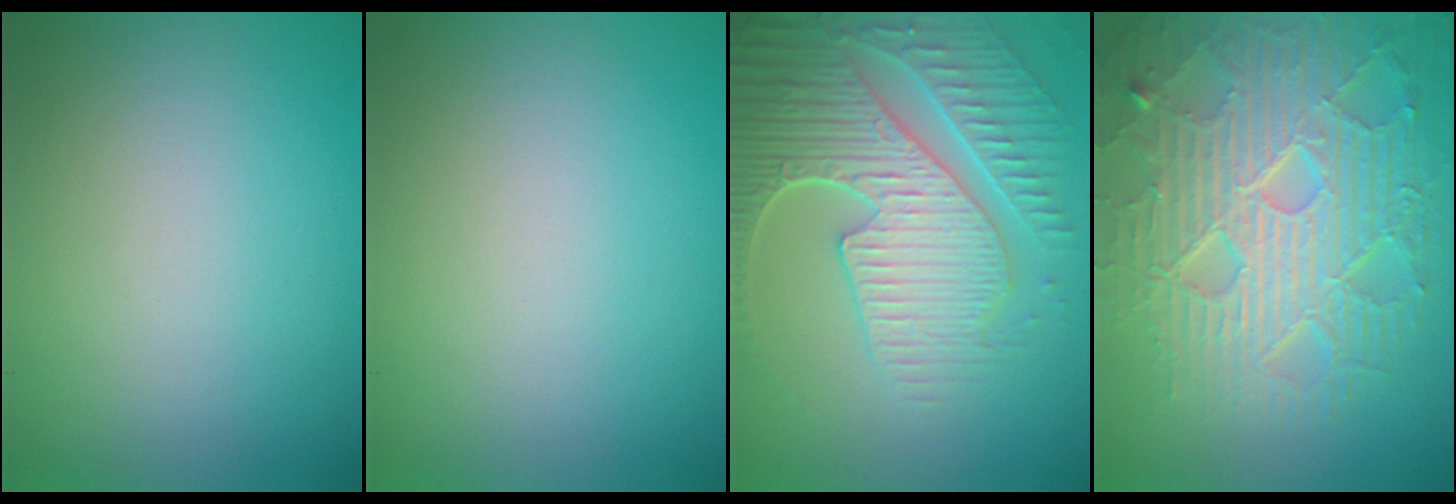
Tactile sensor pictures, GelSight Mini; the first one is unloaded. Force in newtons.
{"total": 0.0}
{"total": 8.2, "press": 6.1, "slide": 5.4}
{"total": 9.1, "press": 6.5, "slide": 6.4}